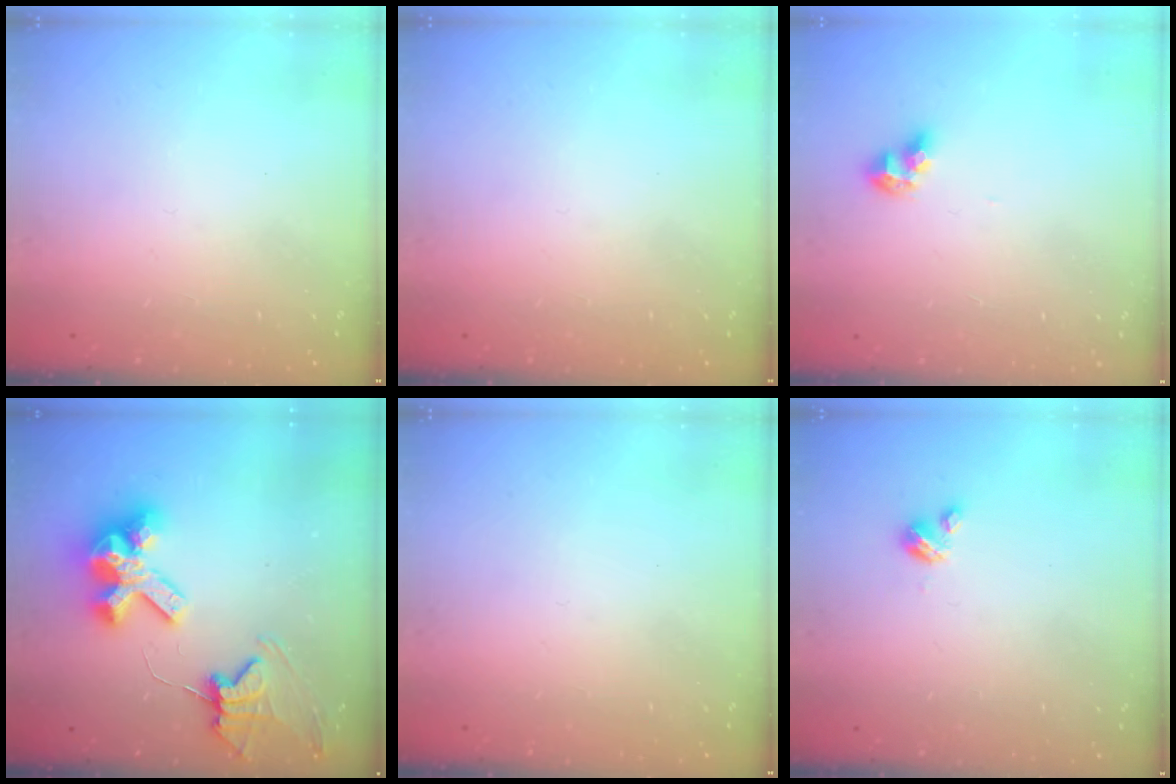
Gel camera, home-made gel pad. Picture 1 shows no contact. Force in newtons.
{"total": 0.0}
{"total": 5.4, "press": 5.3, "slide": 1.1}
{"total": 11.7, "press": 11.6, "slide": 1.3}
{"total": 0.0}
{"total": 2.7, "press": 2.7, "slide": 0.3}